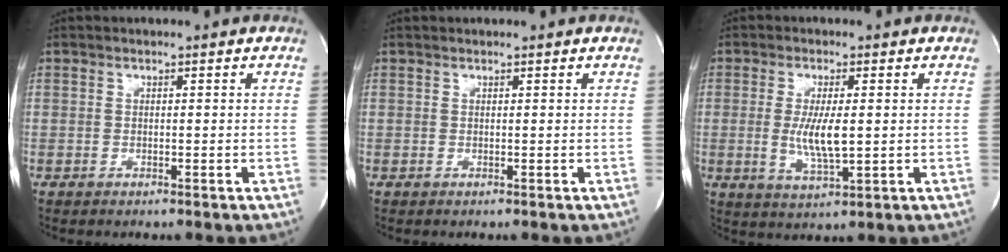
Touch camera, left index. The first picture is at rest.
{"total": 0.7, "force": [0.7, 0.0, 0.1], "torque": [-0.002, 0.010, 0.011]}
{"total": 6.0, "force": [-0.1, 1.2, 5.9], "torque": [-0.118, -0.016, -0.001]}